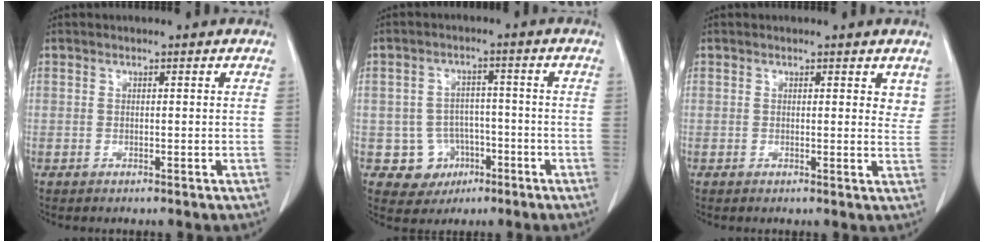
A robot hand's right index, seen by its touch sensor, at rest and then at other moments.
{"total": 6.3, "force": [-2.2, 5.9, 0.8], "torque": [-0.007, 0.013, -0.025]}
{"total": 2.3, "force": [1.6, 1.1, 1.3], "torque": [-0.003, -0.008, 0.013]}